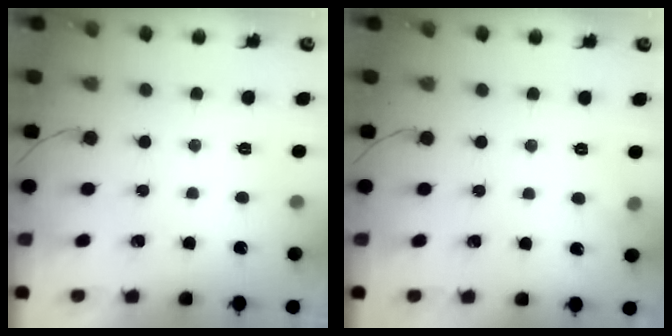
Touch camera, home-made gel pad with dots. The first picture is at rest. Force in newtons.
{"total": 7.5, "press": 3.4, "slide": 6.7}